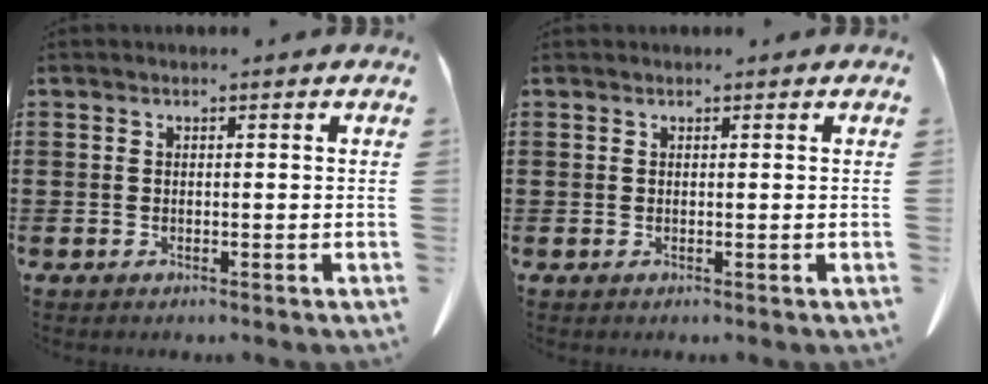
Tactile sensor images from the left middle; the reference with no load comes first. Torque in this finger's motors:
{"motor_torque": [0.32, 0.25, -0.02, -0.03]}